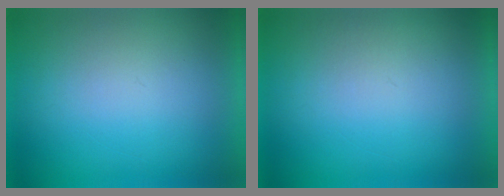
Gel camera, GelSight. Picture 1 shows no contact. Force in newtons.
{"total": 1.1}